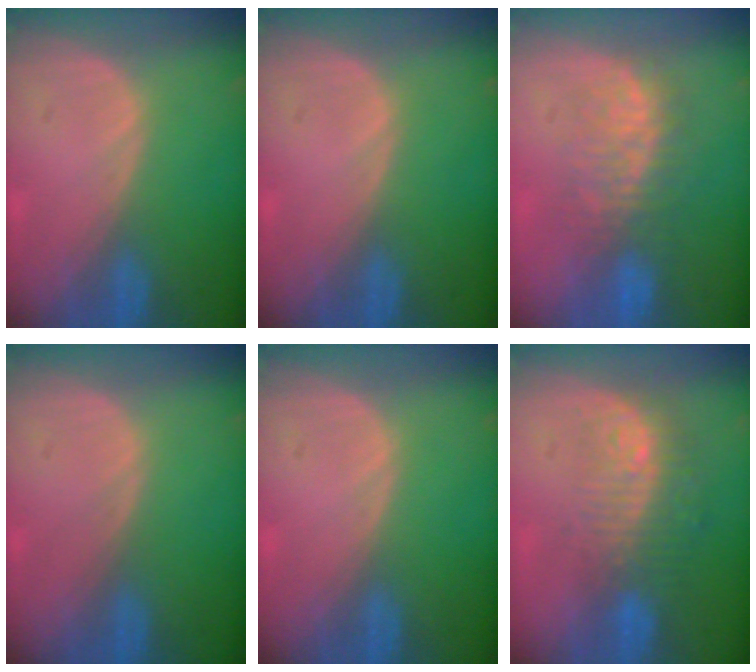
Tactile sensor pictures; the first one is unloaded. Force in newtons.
{"total": 0.0}
{"total": 7.8, "press": 7.5, "slide": 2.1}
{"total": 0.0}
{"total": 0.0}
{"total": 9.9, "press": 8.3, "slide": 5.3}